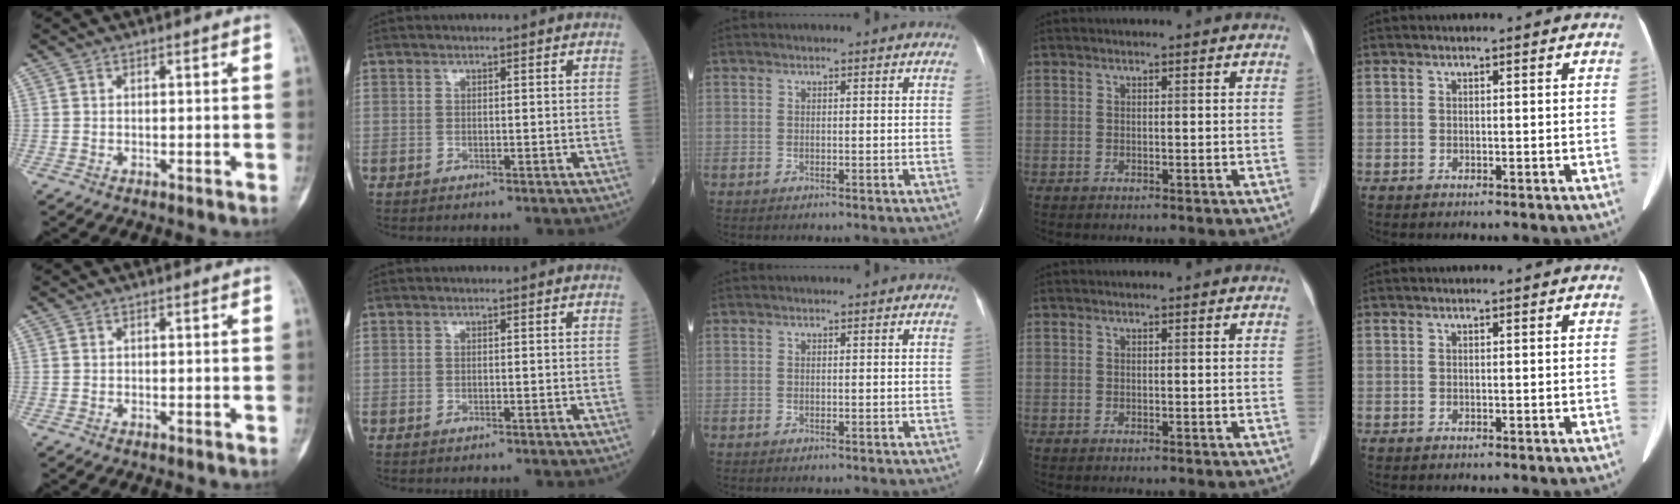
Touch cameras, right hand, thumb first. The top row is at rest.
{}